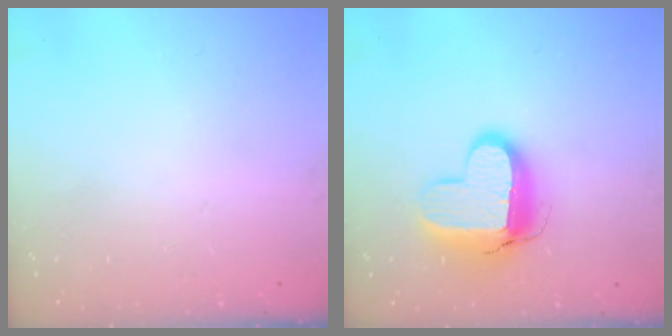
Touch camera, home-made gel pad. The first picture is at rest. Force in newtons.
{"total": 13.3, "press": 13.3, "slide": 1.0}